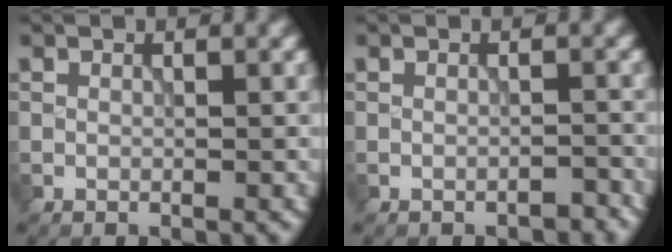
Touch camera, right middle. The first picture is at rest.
{"total": 1.0, "force": [-0.9, 0.2, 0.3], "torque": [-0.003, 0.004, -0.013]}